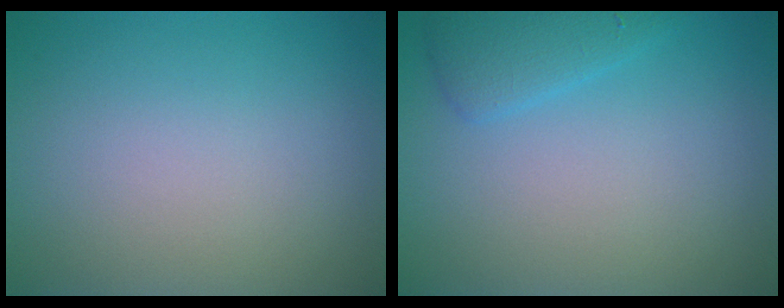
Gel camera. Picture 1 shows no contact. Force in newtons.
{"total": 2.2, "press": 2.2, "slide": 0.2}